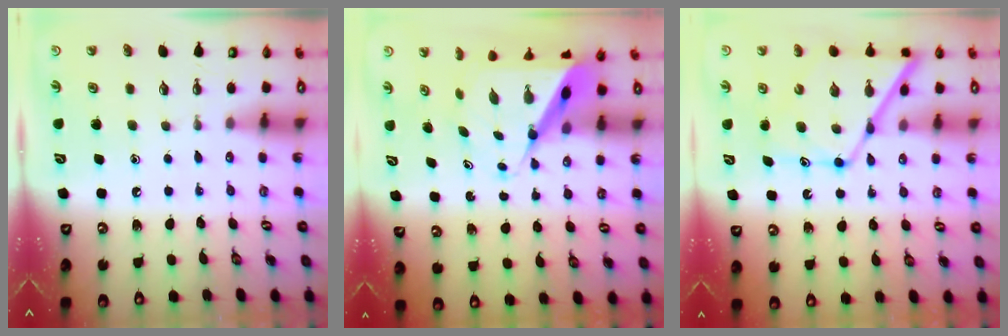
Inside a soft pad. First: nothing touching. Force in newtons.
{"total": 9.3, "press": 9.3, "slide": 0.8}
{"total": 13.6, "press": 13.6, "slide": 1.1}